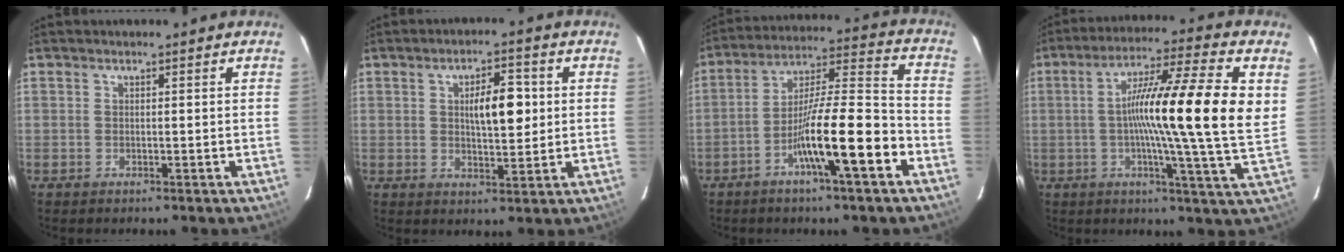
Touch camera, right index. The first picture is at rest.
{"total": 6.9, "force": [1.1, 2.3, 6.4], "torque": [-0.101, 0.008, 0.022]}
{"total": 14.4, "force": [-6.1, 0.9, 13.0], "torque": [-0.225, 0.006, -0.104]}
{"total": 18.7, "force": [2.3, -0.5, 18.5], "torque": [-0.292, 0.011, 0.018]}